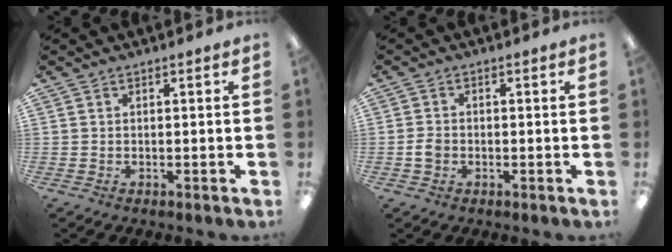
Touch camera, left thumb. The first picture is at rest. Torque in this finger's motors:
{"motor_torque": [-0.21, 0.24, -0.22, 0.46, 0.01]}